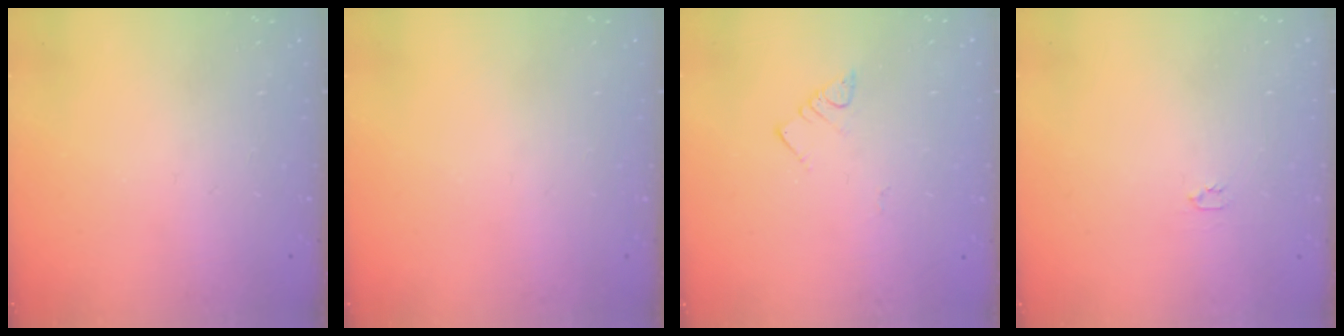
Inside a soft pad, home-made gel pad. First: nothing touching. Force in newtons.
{"total": 0.0}
{"total": 3.0, "press": 3.0, "slide": 0.2}
{"total": 2.0, "press": 2.0, "slide": 0.3}